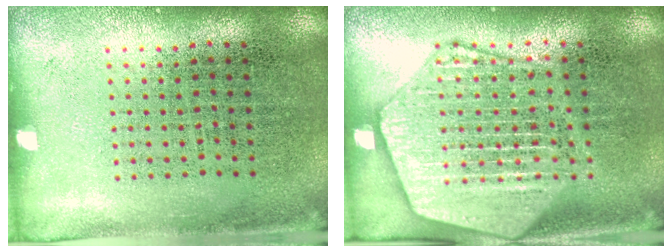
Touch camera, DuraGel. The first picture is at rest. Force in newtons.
{"total": 3.3, "press": 3.3, "slide": 0.3}